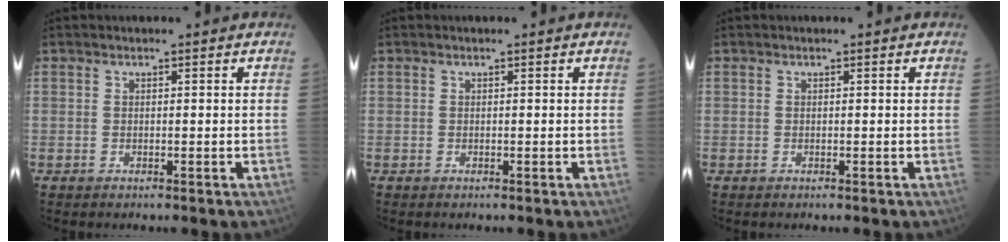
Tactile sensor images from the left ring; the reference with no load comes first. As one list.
[{"total": 0.0}, {"total": 0.0}]